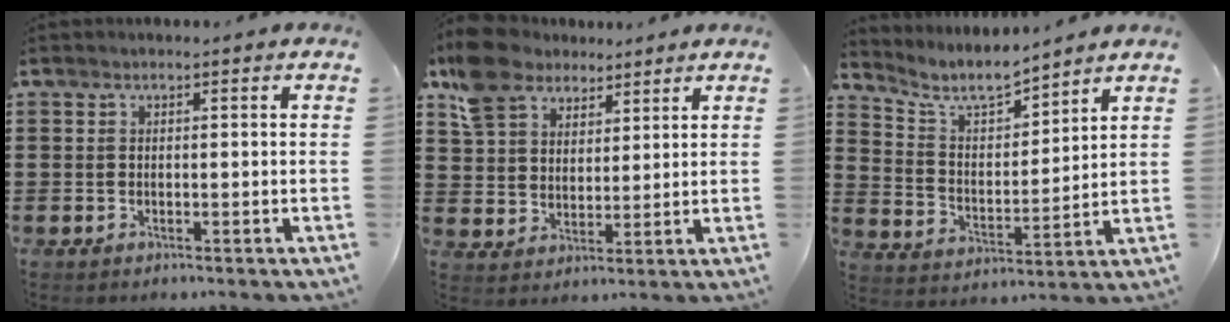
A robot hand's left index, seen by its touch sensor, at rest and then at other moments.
{"total": 8.5, "force": [6.8, 4.7, 2.1], "torque": [-0.065, -0.011, 0.128]}
{"total": 7.3, "force": [6.6, 1.2, 3.0], "torque": [-0.085, -0.035, 0.115]}